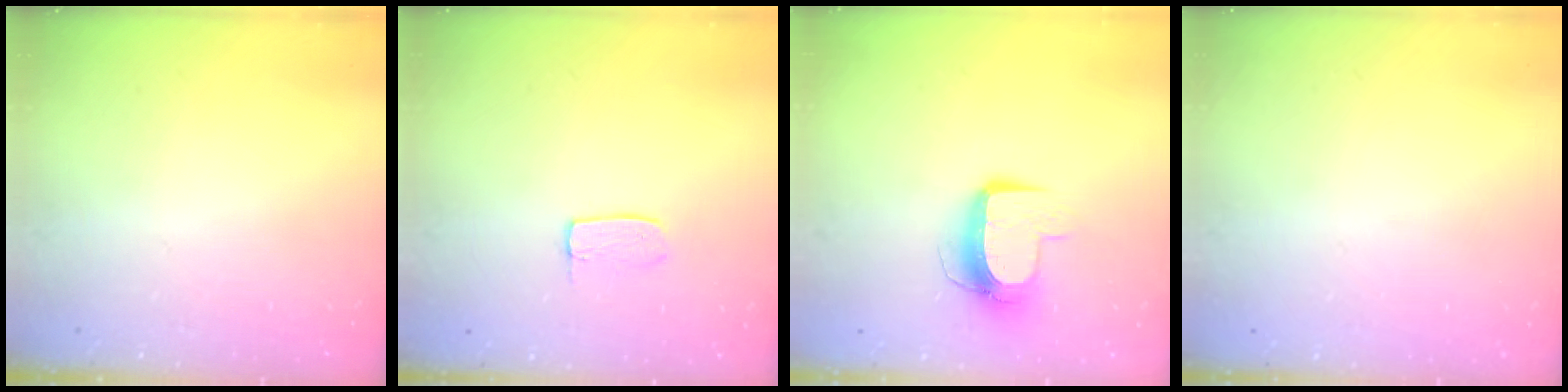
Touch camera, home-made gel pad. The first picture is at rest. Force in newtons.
{"total": 4.8, "press": 4.8, "slide": 0.3}
{"total": 10.2, "press": 10.2, "slide": 0.6}
{"total": 0.0}